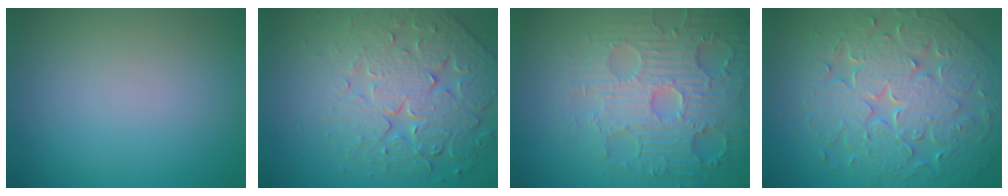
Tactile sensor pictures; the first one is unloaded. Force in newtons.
{"total": 7.8, "press": 5.7, "slide": 5.4}
{"total": 7.0, "press": 5.9, "slide": 3.7}
{"total": 9.9, "press": 6.9, "slide": 7.0}